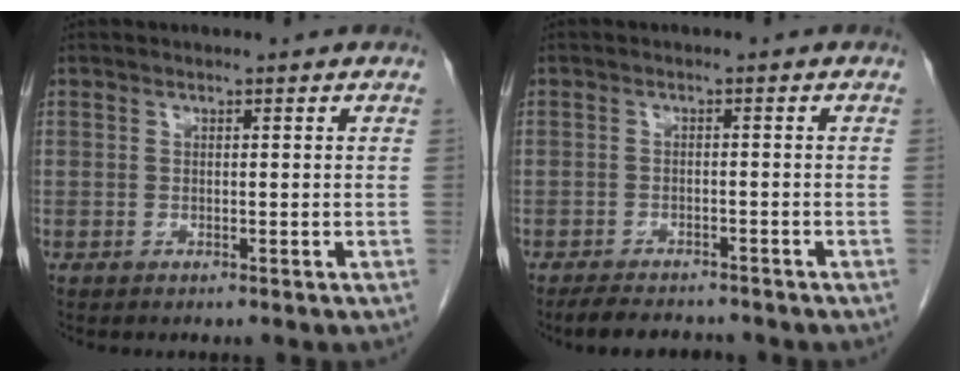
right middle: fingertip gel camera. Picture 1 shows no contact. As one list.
[{"total": 5.8, "force": [-5.2, 1.7, 2.0], "torque": [-0.030, -0.008, -0.079]}]